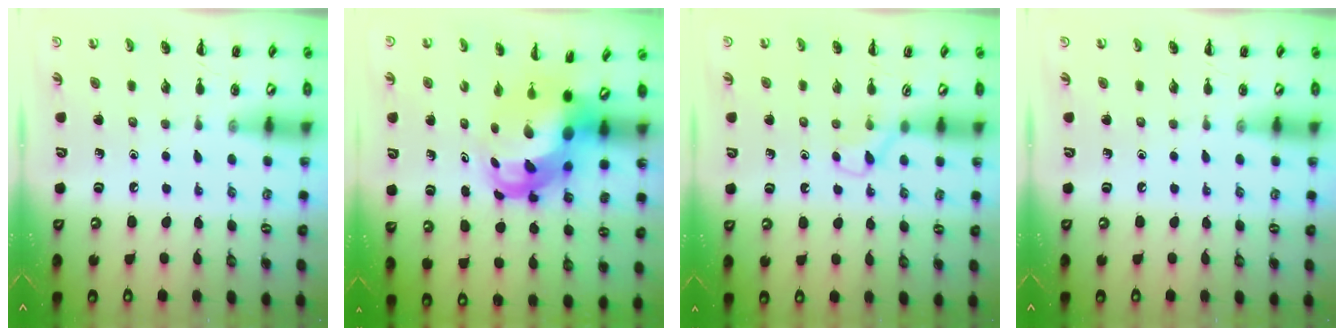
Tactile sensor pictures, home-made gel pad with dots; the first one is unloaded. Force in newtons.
{"total": 7.4, "press": 7.1, "slide": 1.9}
{"total": 3.7, "press": 3.5, "slide": 1.2}
{"total": 0.0}